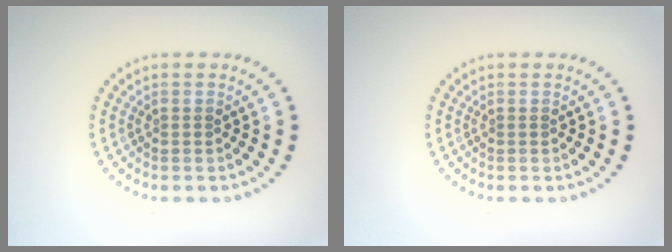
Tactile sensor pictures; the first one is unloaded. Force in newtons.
{"total": 0.0}